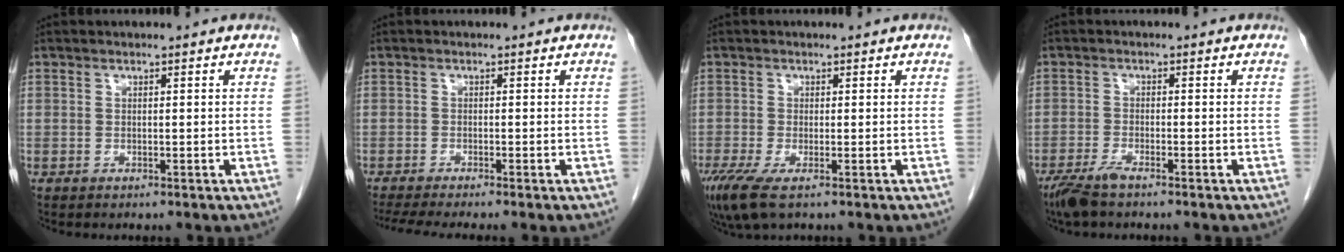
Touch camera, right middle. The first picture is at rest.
{"total": 5.9, "force": [-4.9, -0.4, 3.1], "torque": [-0.046, -0.015, -0.083]}
{"total": 5.2, "force": [-3.0, 1.1, 4.0], "torque": [-0.081, -0.019, -0.053]}
{"total": 4.0, "force": [-3.1, 0.6, 2.5], "torque": [-0.056, -0.009, -0.061]}